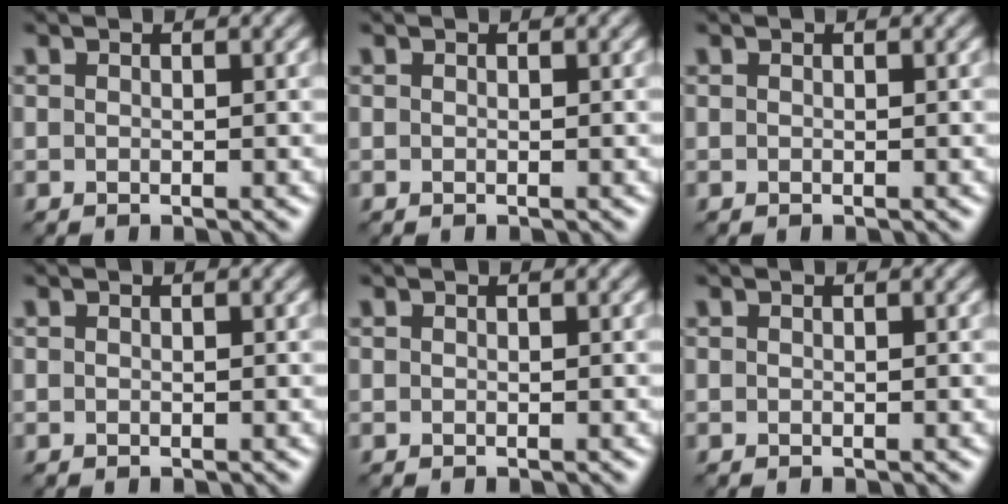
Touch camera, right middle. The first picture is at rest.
{"total": 0.0}
{"total": 0.0}
{"total": 0.0}
{"total": 0.0}
{"total": 0.0}